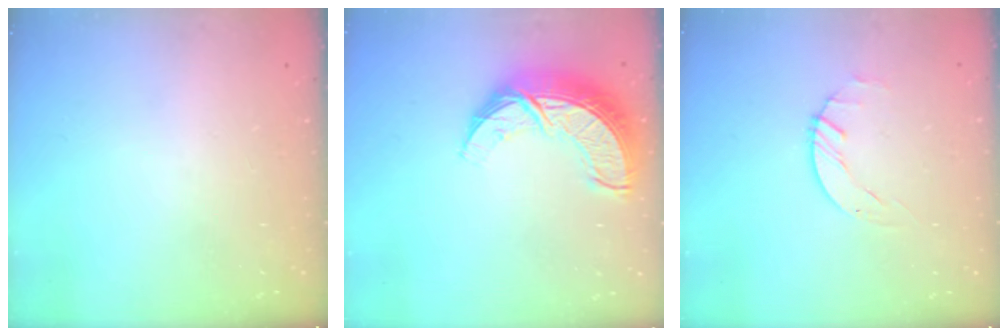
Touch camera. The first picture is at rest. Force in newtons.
{"total": 14.4, "press": 14.4, "slide": 1.0}
{"total": 0.6, "press": 0.6, "slide": 0.1}